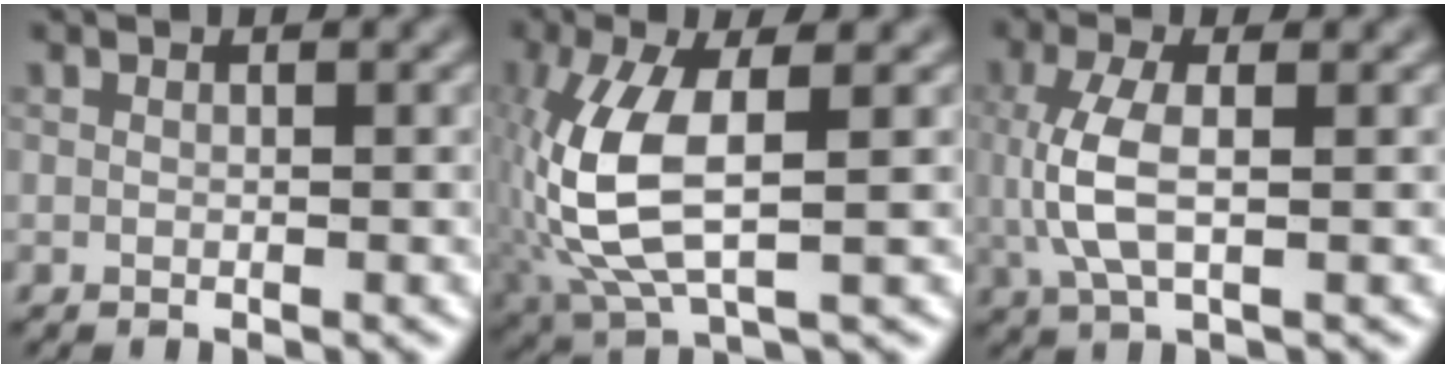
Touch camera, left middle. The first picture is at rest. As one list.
[{"total": 8.6, "force": [-0.1, 3.4, 7.9], "torque": [-0.192, 0.001, -0.001]}, {"total": 4.3, "force": [0.2, 1.7, 4.0], "torque": [-0.098, 0.001, 0.004]}]